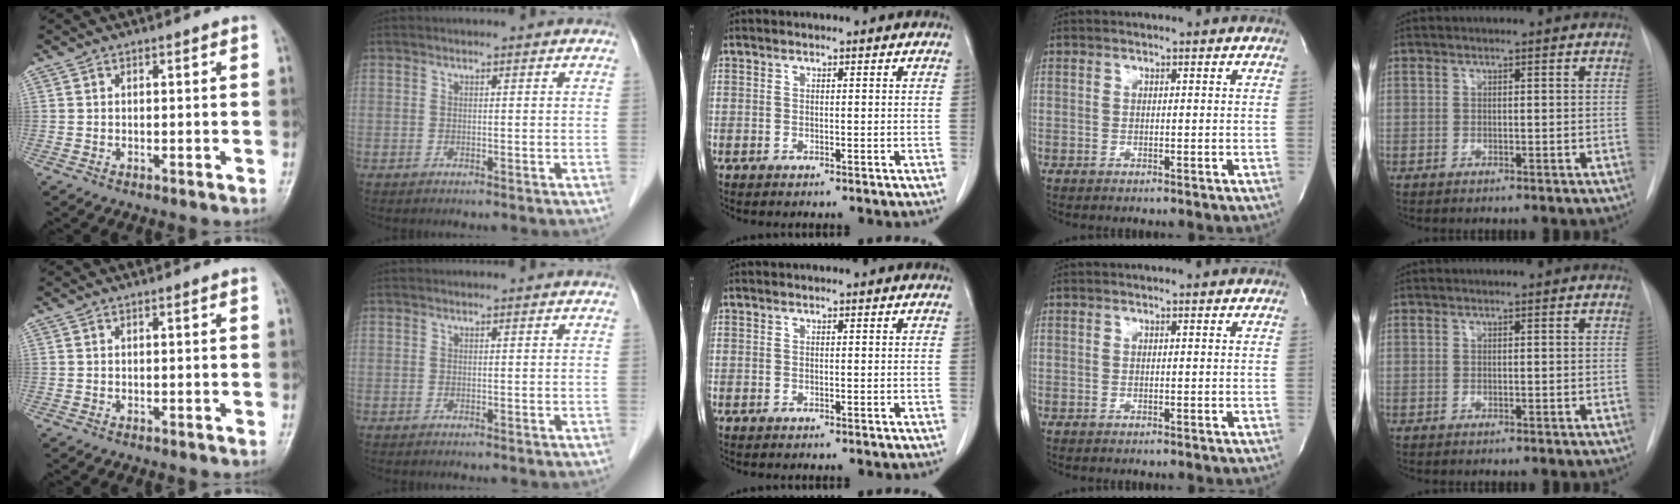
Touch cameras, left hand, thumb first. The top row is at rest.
{}